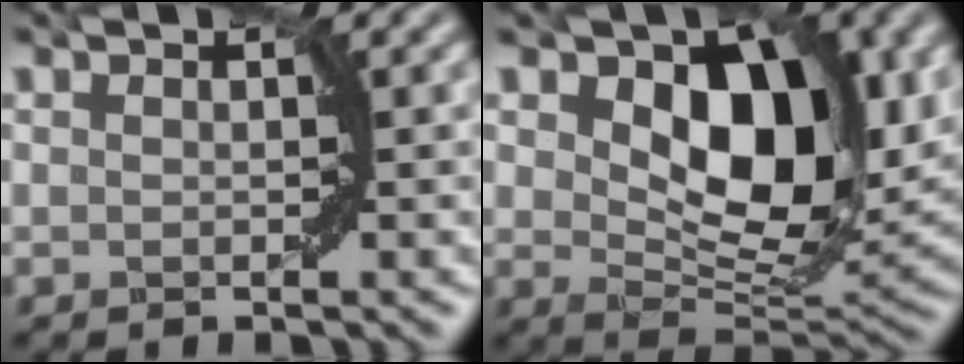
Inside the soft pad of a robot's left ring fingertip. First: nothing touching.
{"total": 9.9, "force": [3.1, 5.8, 7.4], "torque": [-0.114, -0.014, 0.051]}